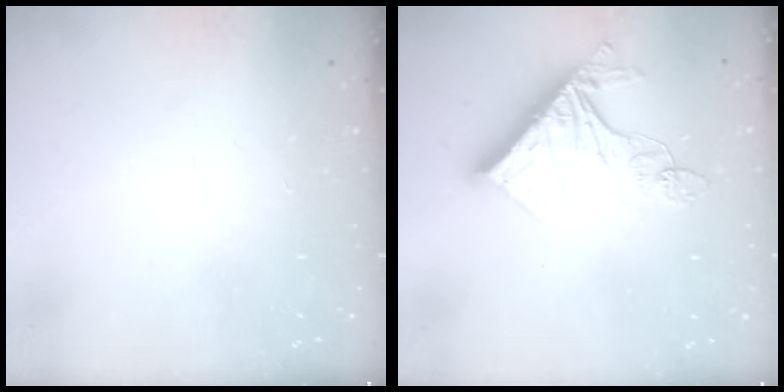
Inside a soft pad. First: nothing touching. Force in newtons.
{"total": 15.4, "press": 15.3, "slide": 0.9}